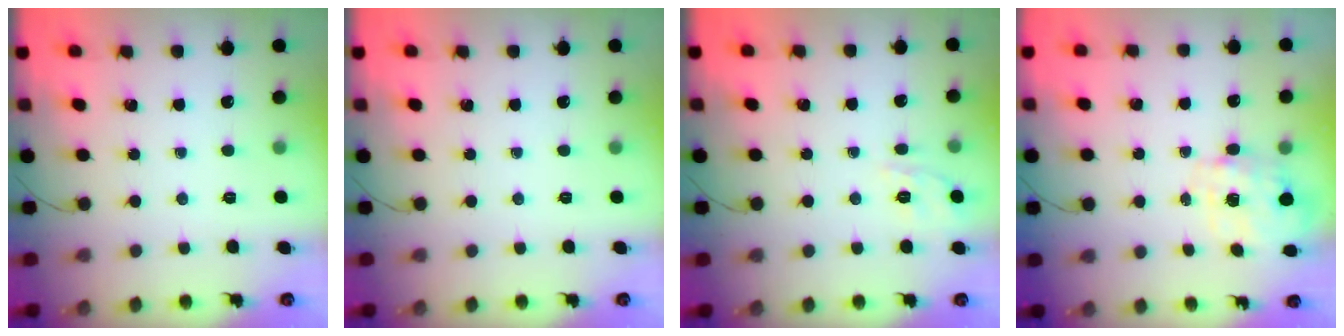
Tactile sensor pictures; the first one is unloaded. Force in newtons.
{"total": 0.0}
{"total": 2.3, "press": 2.0, "slide": 1.3}
{"total": 4.0, "press": 3.9, "slide": 0.9}